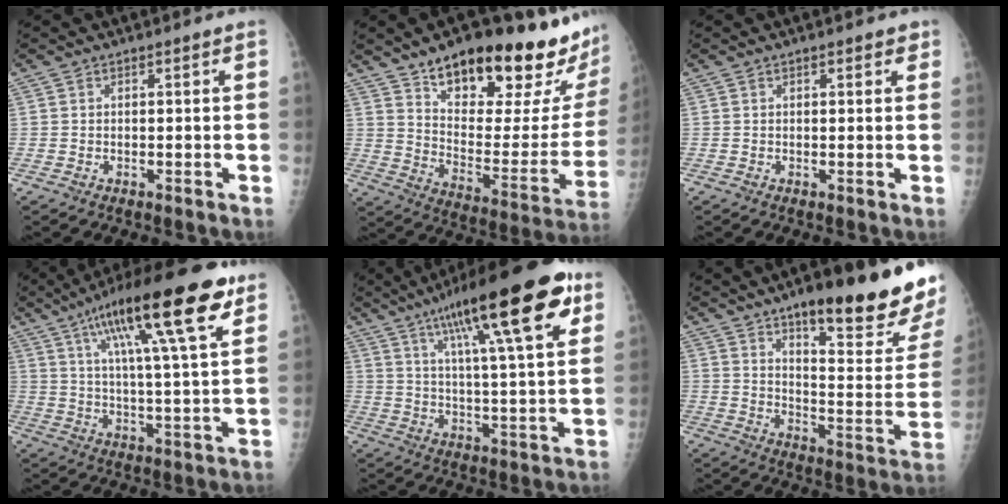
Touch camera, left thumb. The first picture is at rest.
{"total": 29.3, "force": [19.8, 9.0, 19.7], "torque": [-0.245, -0.080, 0.288]}
{"total": 2.0, "force": [1.2, 0.9, 1.3], "torque": [-0.008, -0.002, 0.012]}
{"total": 22.3, "force": [11.5, 4.3, 18.6], "torque": [-0.294, -0.012, 0.182]}
{"total": 23.7, "force": [12.2, 5.0, 19.6], "torque": [-0.296, -0.012, 0.188]}
{"total": 24.6, "force": [16.7, 5.0, 17.4], "torque": [-0.209, -0.090, 0.235]}